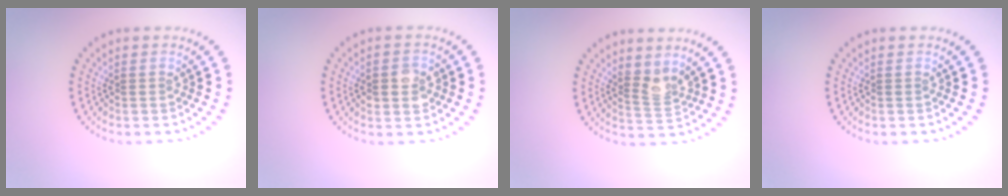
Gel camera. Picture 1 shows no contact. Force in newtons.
{"total": 2.8, "press": 2.8, "slide": 0.2}
{"total": 2.1, "press": 1.6, "slide": 1.4}
{"total": 0.0}